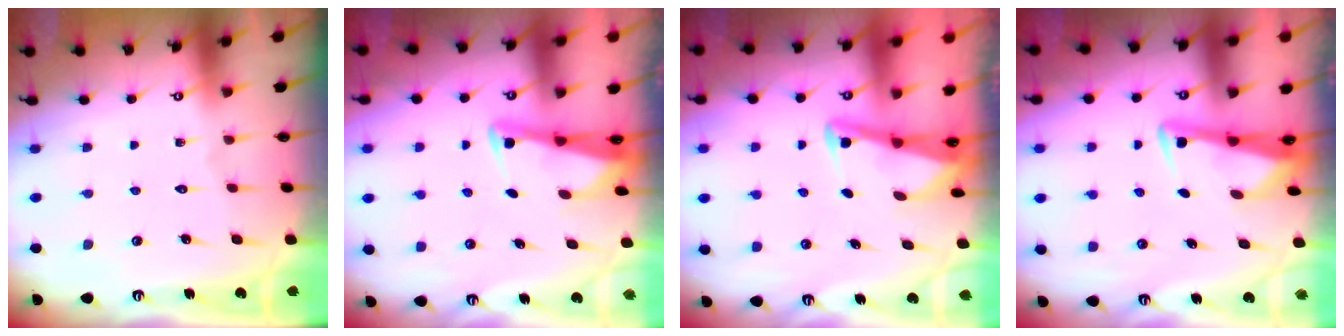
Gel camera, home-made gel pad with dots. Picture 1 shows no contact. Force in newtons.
{"total": 2.7, "press": 2.7, "slide": 0.3}
{"total": 3.0, "press": 3.0, "slide": 0.4}
{"total": 3.3, "press": 3.3, "slide": 0.4}